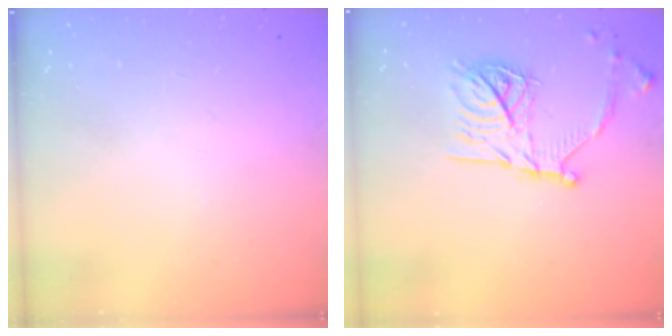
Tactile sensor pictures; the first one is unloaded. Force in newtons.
{"total": 18.2, "press": 18.2, "slide": 1.2}